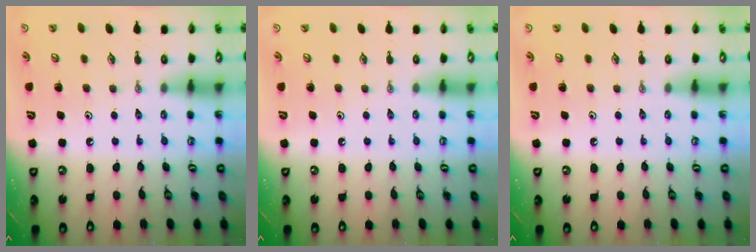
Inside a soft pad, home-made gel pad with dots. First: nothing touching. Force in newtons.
{"total": 0.0}
{"total": 0.0}